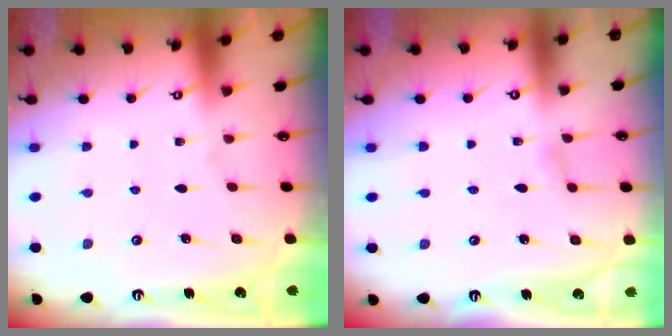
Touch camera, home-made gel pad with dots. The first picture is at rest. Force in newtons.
{"total": 1.9, "press": 1.8, "slide": 0.3}